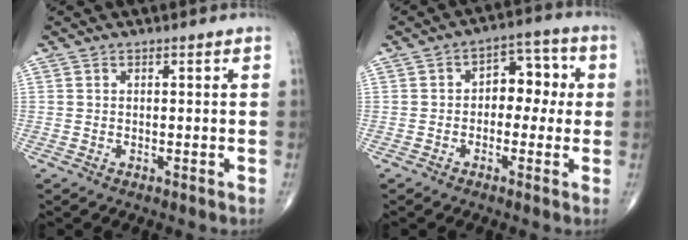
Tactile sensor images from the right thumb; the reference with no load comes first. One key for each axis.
{"total": 7.7, "fx": 0.2, "fy": 5.2, "fz": 5.7, "tx": -0.037, "ty": 0.030, "tz": -0.007}